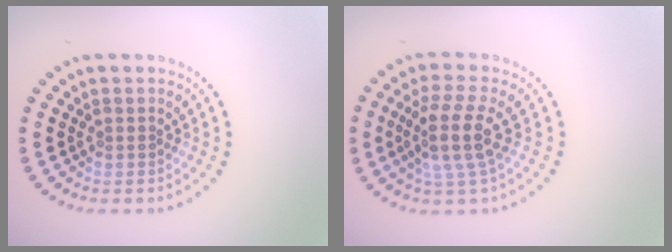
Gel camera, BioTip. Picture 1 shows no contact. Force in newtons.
{"total": 4.1, "press": 3.1, "slide": 2.6}